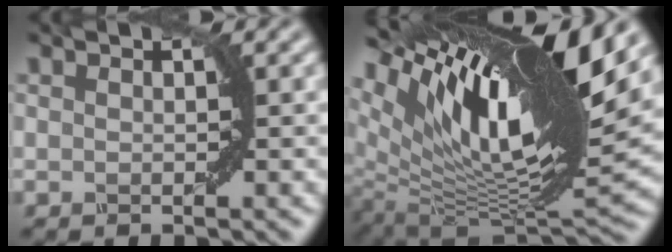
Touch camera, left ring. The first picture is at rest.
{"total": 15.9, "force": [7.0, 5.7, 13.1], "torque": [-0.242, 0.009, 0.127]}